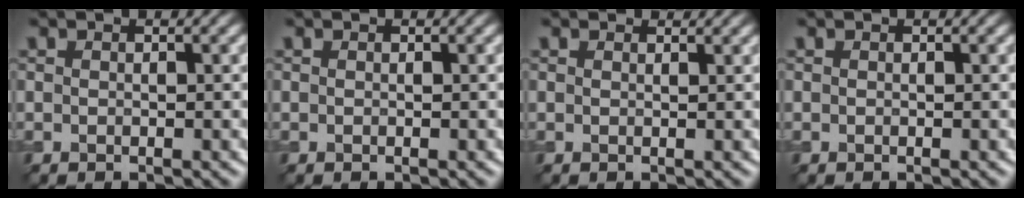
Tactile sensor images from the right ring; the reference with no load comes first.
{"total": 0.0}
{"total": 1.3, "force": [1.2, 0.2, 0.2], "torque": [-0.010, -0.005, 0.012]}
{"total": 0.0}